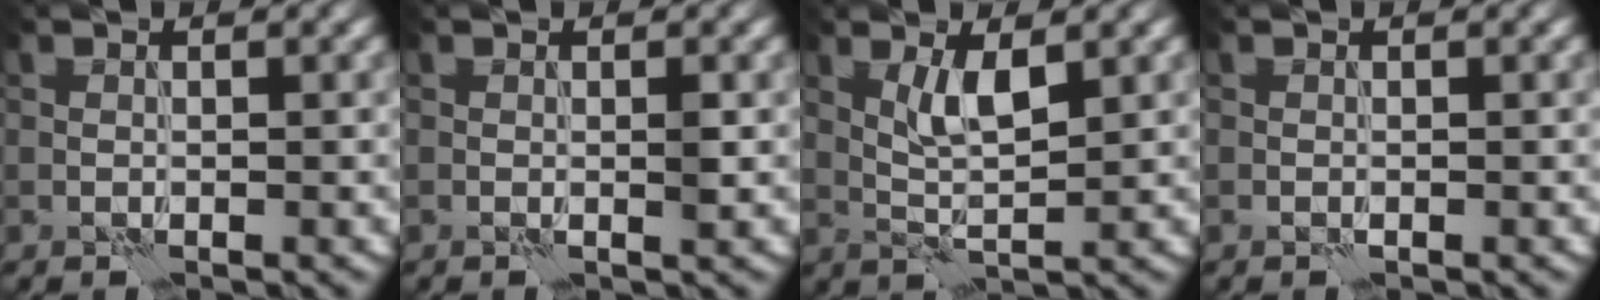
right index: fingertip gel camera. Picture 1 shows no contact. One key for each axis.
{"total": 0.7, "fx": 0.1, "fy": 0.1, "fz": 0.7, "tx": -0.013, "ty": 0.000, "tz": 0.000}
{"total": 3.1, "fx": 1.4, "fy": 0.9, "fz": 2.6, "tx": -0.056, "ty": -0.002, "tz": 0.026}
{"total": 0.0}